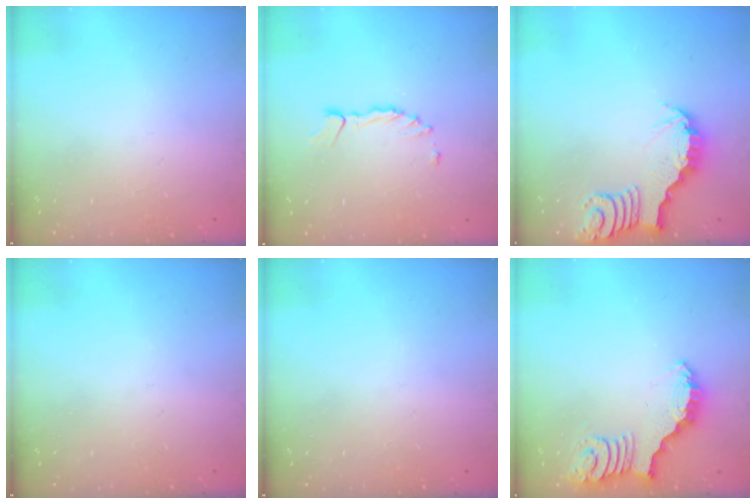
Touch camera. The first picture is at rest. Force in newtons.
{"total": 1.5, "press": 1.5, "slide": 0.3}
{"total": 3.5, "press": 3.4, "slide": 0.4}
{"total": 0.0}
{"total": 0.0}
{"total": 2.6, "press": 2.5, "slide": 0.5}